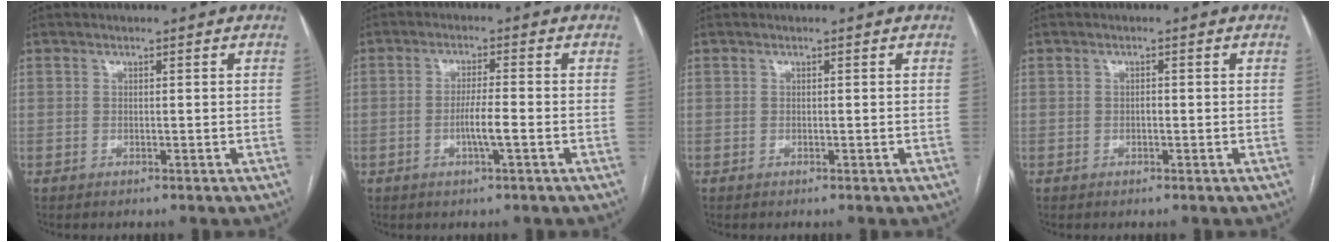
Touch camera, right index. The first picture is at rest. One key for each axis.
{"total": 4.0, "fx": -1.3, "fy": 0.0, "fz": 3.8, "tx": -0.070, "ty": -0.003, "tz": -0.024}
{"total": 0.0}
{"total": 0.7, "fx": -0.2, "fy": 0.3, "fz": 0.6, "tx": -0.011, "ty": 0.002, "tz": -0.004}